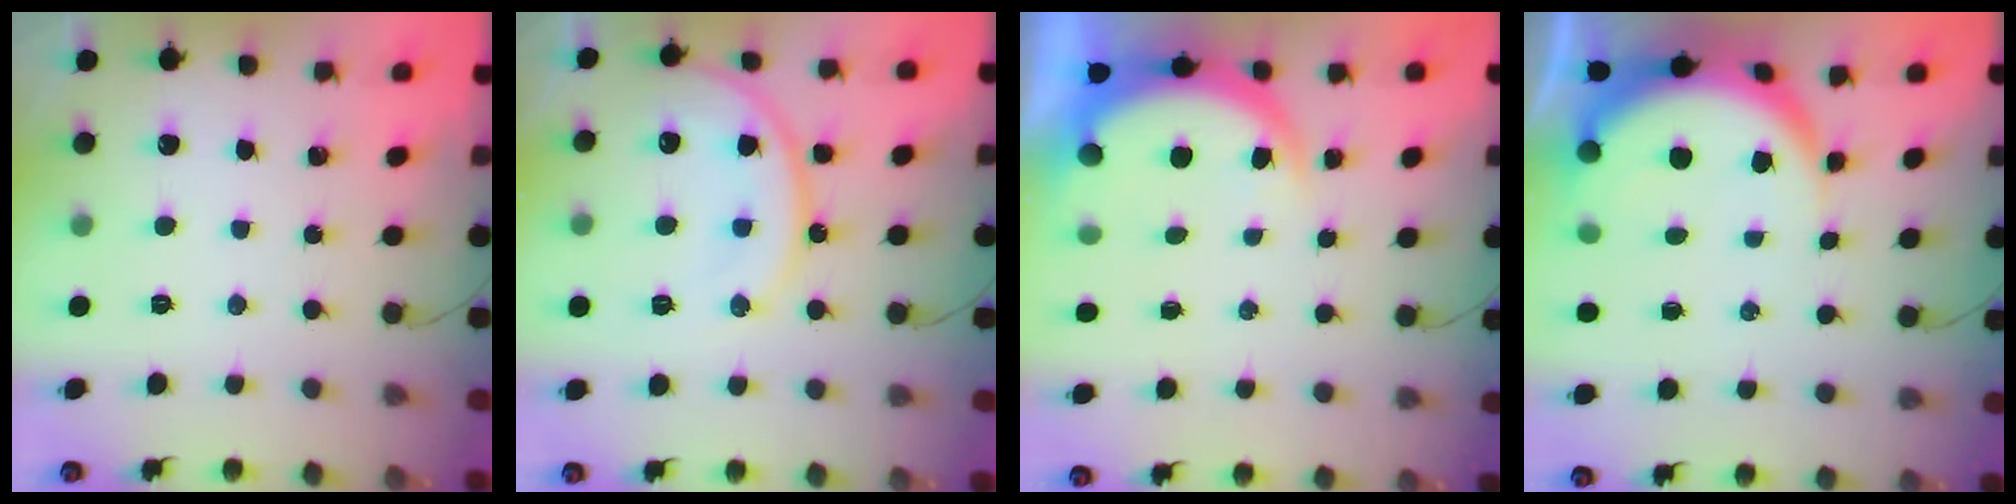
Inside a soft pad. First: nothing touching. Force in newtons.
{"total": 13.6, "press": 13.6, "slide": 0.9}
{"total": 5.3, "press": 5.3, "slide": 0.4}
{"total": 6.1, "press": 6.1, "slide": 0.7}